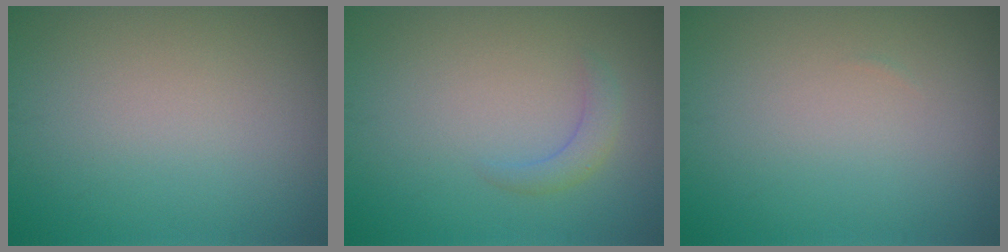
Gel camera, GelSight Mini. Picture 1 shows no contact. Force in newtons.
{"total": 1.6, "press": 1.6, "slide": 0.1}
{"total": 0.0}